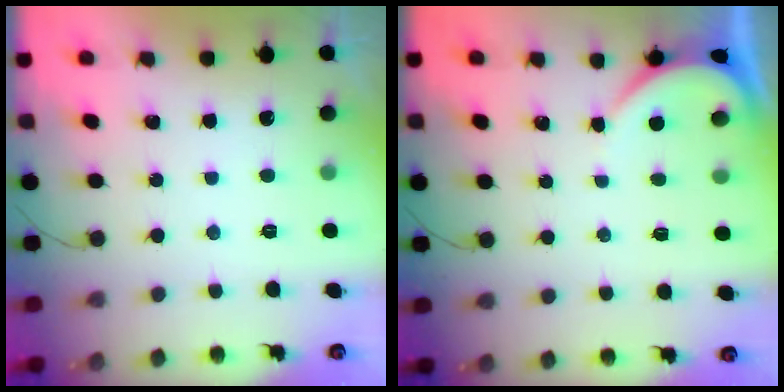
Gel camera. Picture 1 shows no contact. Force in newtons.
{"total": 2.6, "press": 2.6, "slide": 0.2}